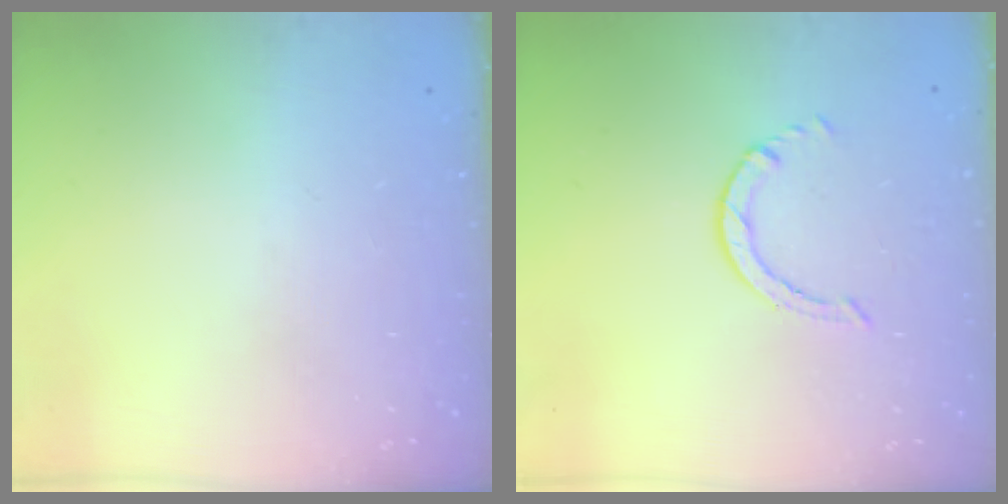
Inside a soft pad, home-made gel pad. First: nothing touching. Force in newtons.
{"total": 0.6, "press": 0.6, "slide": 0.1}